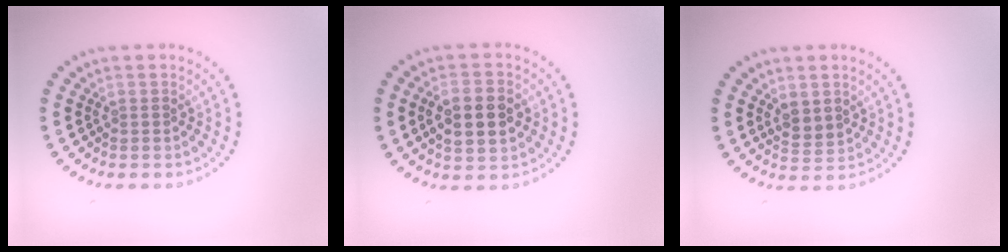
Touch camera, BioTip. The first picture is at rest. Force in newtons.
{"total": 4.2, "press": 4.2, "slide": 0.3}
{"total": 1.9, "press": 1.7, "slide": 0.9}